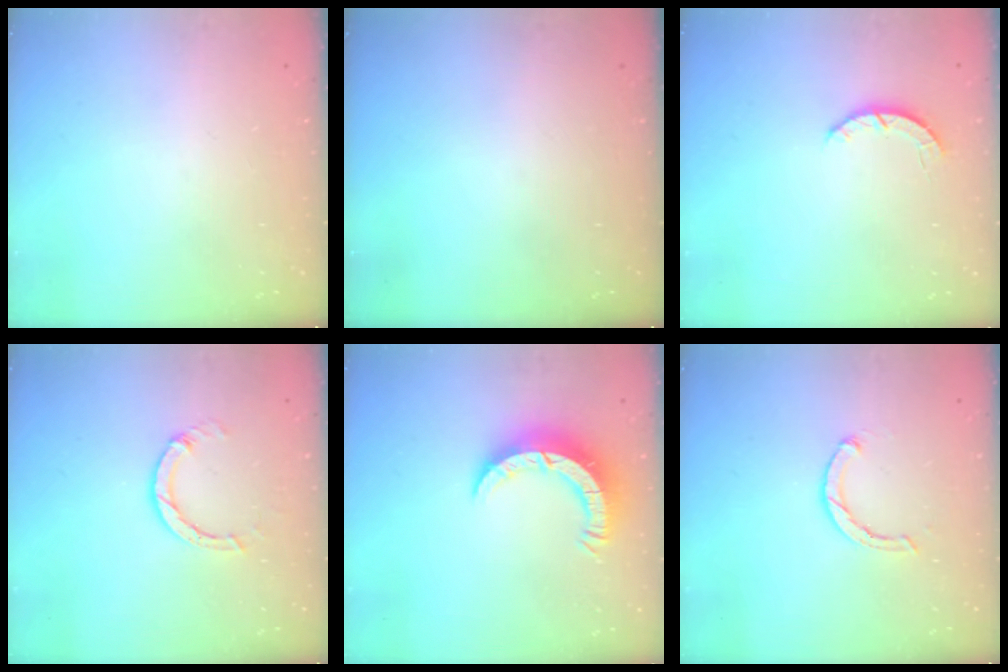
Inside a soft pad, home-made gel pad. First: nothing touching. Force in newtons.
{"total": 0.0}
{"total": 2.8, "press": 2.8, "slide": 0.4}
{"total": 4.4, "press": 4.4, "slide": 0.5}
{"total": 7.8, "press": 7.8, "slide": 0.8}
{"total": 3.3, "press": 3.2, "slide": 0.7}